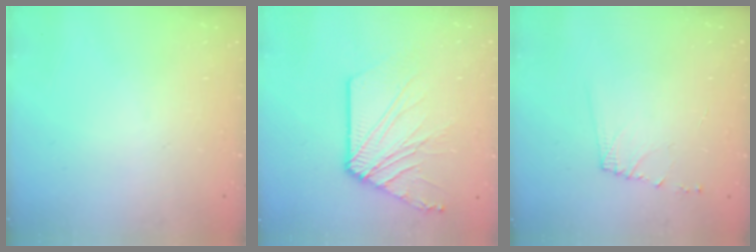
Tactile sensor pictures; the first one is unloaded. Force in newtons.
{"total": 11.5, "press": 11.5, "slide": 0.8}
{"total": 5.8, "press": 5.8, "slide": 0.6}